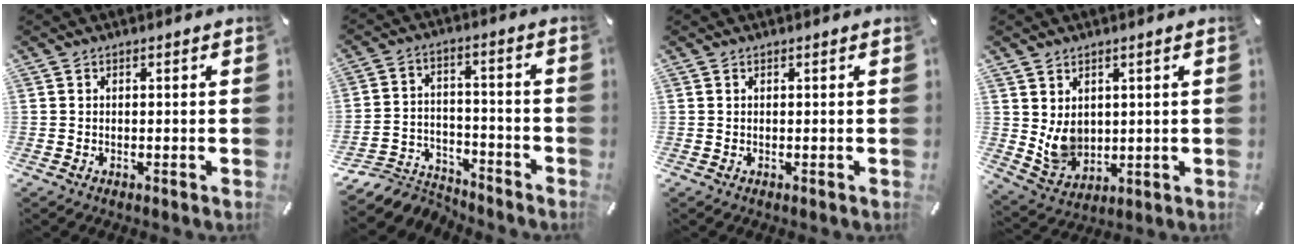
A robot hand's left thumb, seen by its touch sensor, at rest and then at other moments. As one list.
[{"total": 8.9, "force": [-7.5, 4.2, 2.1], "torque": [-0.035, 0.033, -0.141]}, {"total": 0.0}, {"total": 7.4, "force": [2.1, 6.6, 2.7], "torque": [-0.059, -0.024, 0.038]}]